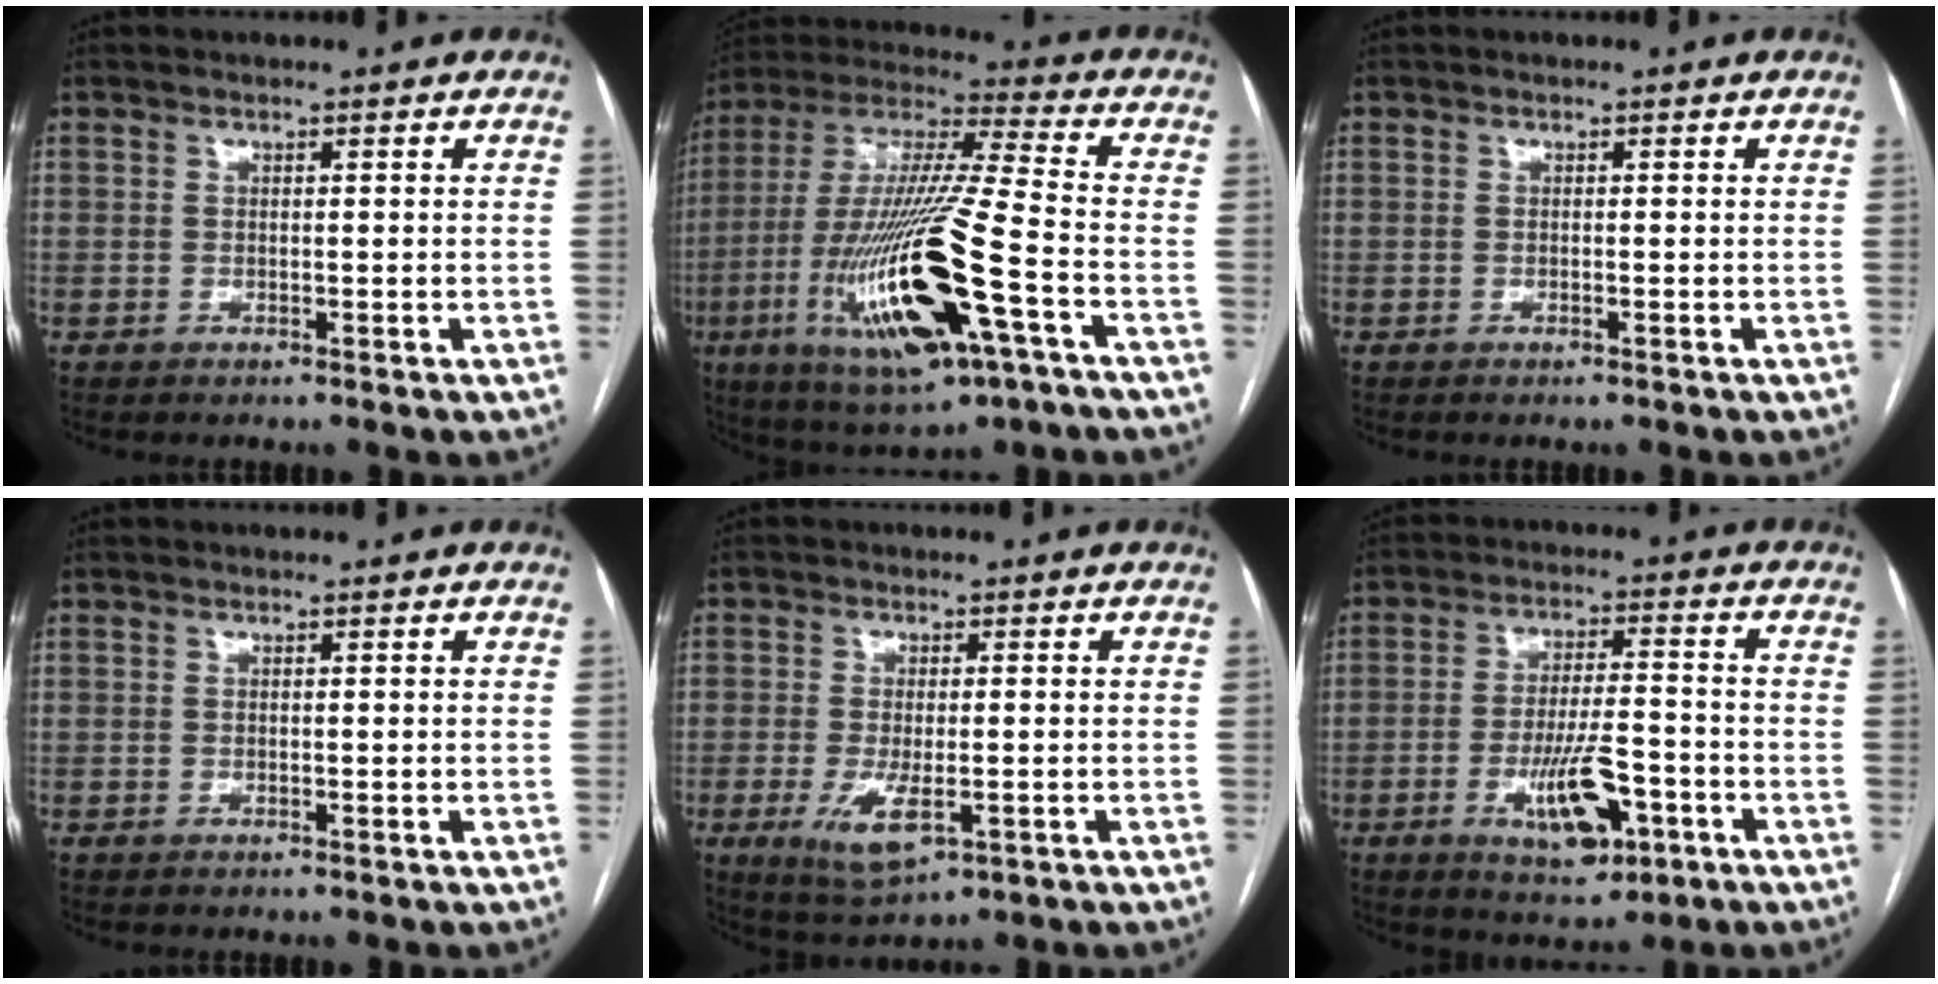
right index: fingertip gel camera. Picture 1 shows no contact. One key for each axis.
{"total": 22.8, "fx": -7.7, "fy": 2.4, "fz": 21.3, "tx": -0.451, "ty": -0.035, "tz": -0.136}
{"total": 0.0}
{"total": 0.0}
{"total": 6.3, "fx": -2.1, "fy": 2.6, "fz": 5.4, "tx": -0.105, "ty": -0.012, "tz": -0.025}
{"total": 10.2, "fx": -4.1, "fy": 3.1, "fz": 8.8, "tx": -0.157, "ty": -0.003, "tz": -0.062}